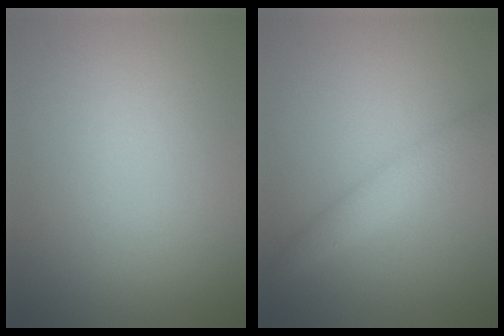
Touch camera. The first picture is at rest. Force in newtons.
{"total": 2.9, "press": 2.9, "slide": 0.1}